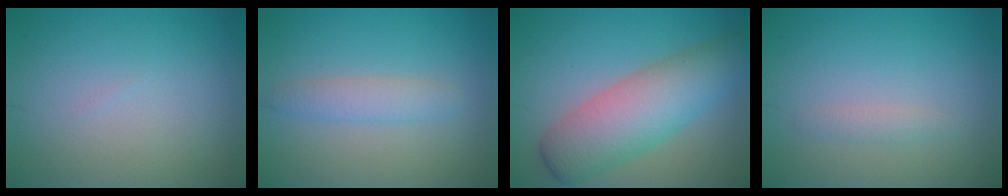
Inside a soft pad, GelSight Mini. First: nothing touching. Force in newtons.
{"total": 2.1, "press": 2.1, "slide": 0.1}
{"total": 7.4, "press": 7.4, "slide": 0.3}
{"total": 0.9, "press": 0.9, "slide": 0.1}